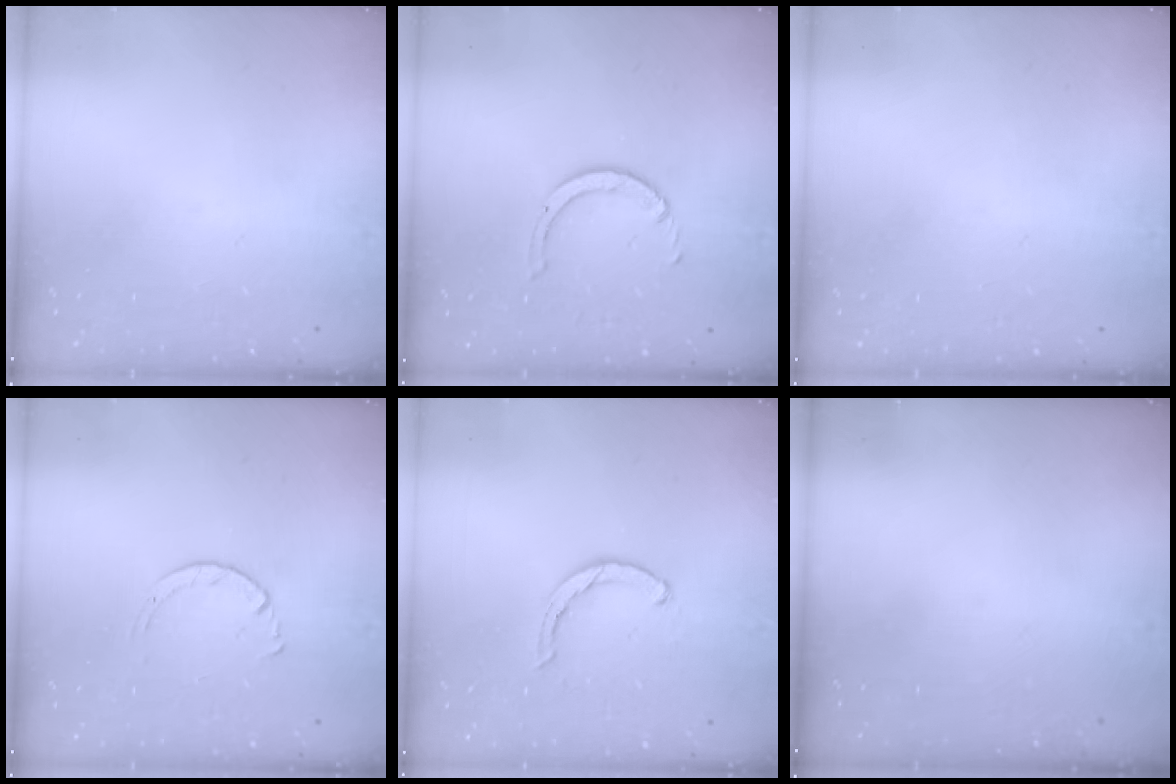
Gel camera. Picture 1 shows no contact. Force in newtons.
{"total": 2.3, "press": 2.3, "slide": 0.3}
{"total": 2.4, "press": 2.4, "slide": 0.2}
{"total": 1.7, "press": 1.7, "slide": 0.2}
{"total": 2.5, "press": 2.5, "slide": 0.4}
{"total": 0.0}